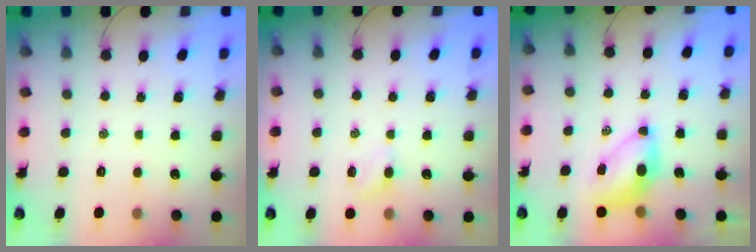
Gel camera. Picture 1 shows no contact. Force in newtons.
{"total": 2.8, "press": 2.6, "slide": 1.0}
{"total": 7.2, "press": 7.0, "slide": 1.4}